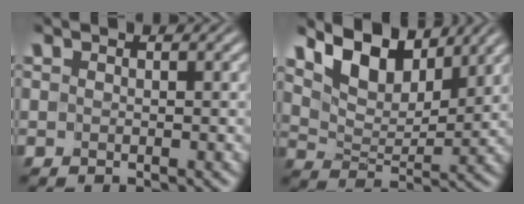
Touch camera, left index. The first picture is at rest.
{"total": 7.2, "force": [5.3, 3.0, 3.7], "torque": [-0.080, 0.005, 0.085]}